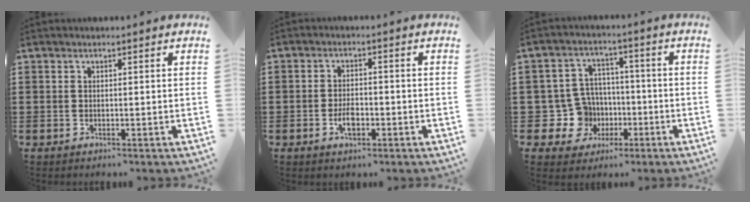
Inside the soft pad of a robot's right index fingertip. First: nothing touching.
{"total": 3.4, "force": [-1.2, 1.6, 2.7], "torque": [-0.058, 0.000, -0.024]}
{"total": 8.5, "force": [-1.6, 7.8, 3.0], "torque": [-0.113, 0.008, -0.021]}